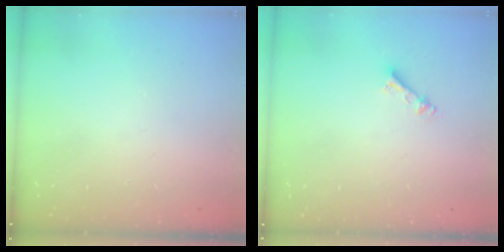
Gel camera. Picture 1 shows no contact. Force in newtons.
{"total": 2.4, "press": 2.4, "slide": 0.4}